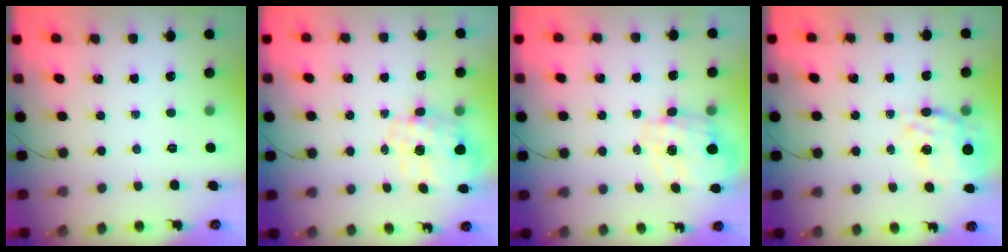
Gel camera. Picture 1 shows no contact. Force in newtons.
{"total": 2.3, "press": 2.1, "slide": 1.1}
{"total": 2.9, "press": 2.7, "slide": 1.1}
{"total": 10.2, "press": 9.4, "slide": 3.9}